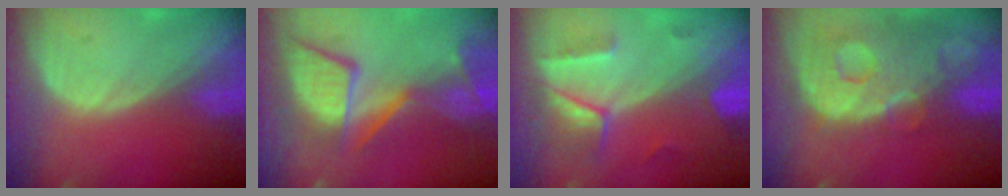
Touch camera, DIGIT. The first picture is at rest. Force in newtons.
{"total": 12.1, "press": 11.1, "slide": 4.9}
{"total": 7.4, "press": 6.5, "slide": 3.6}
{"total": 13.6, "press": 11.1, "slide": 7.8}